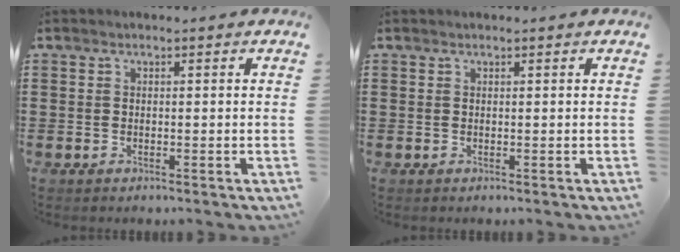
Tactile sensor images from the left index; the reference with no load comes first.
{"total": 0.0}